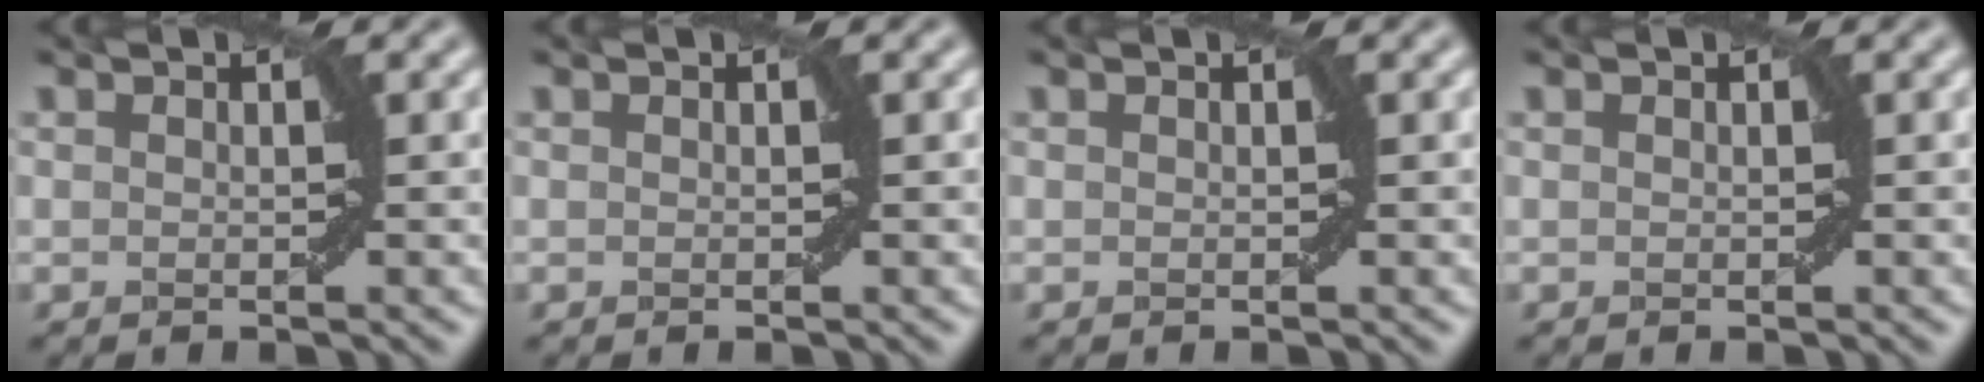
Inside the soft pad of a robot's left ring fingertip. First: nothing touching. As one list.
[{"total": 0.0}, {"total": 0.0}, {"total": 0.0}]